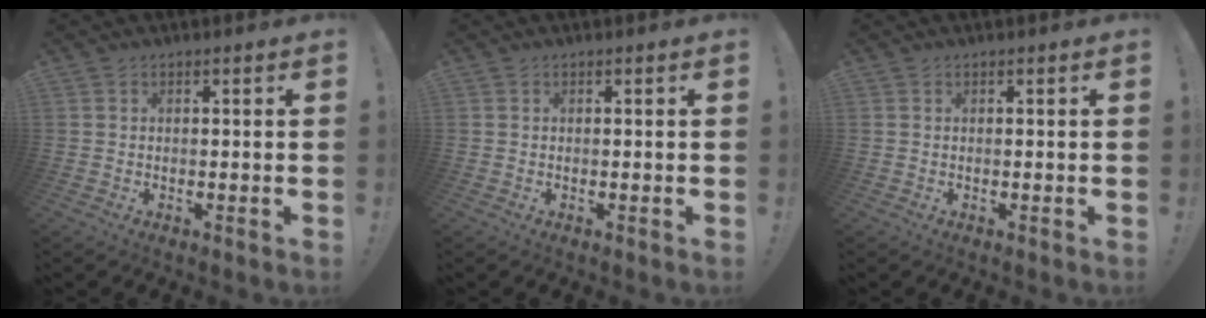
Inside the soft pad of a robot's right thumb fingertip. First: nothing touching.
{"total": 0.0}
{"total": 0.0}